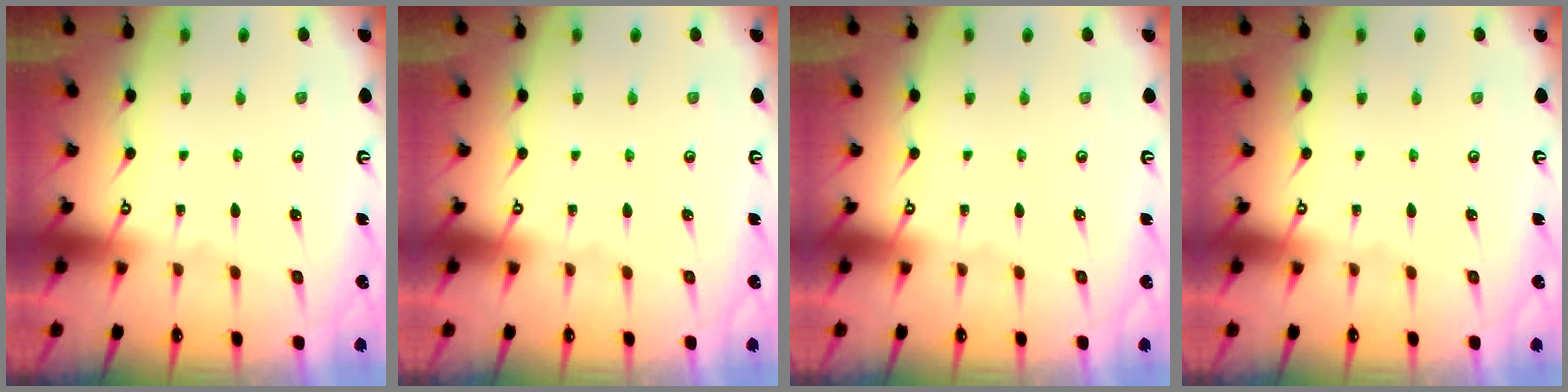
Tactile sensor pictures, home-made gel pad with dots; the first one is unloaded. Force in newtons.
{"total": 0.0}
{"total": 0.0}
{"total": 0.0}